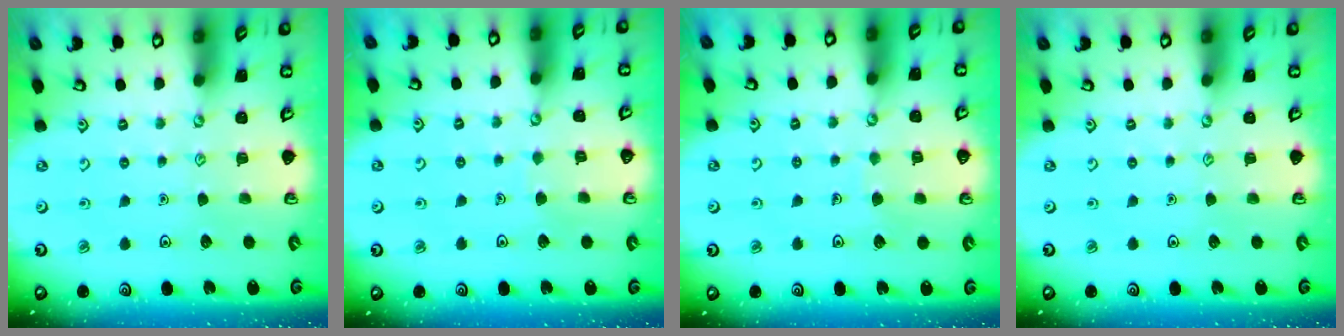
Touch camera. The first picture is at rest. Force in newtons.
{"total": 2.3, "press": 2.3, "slide": 0.1}
{"total": 3.5, "press": 3.5, "slide": 0.2}
{"total": 0.0}